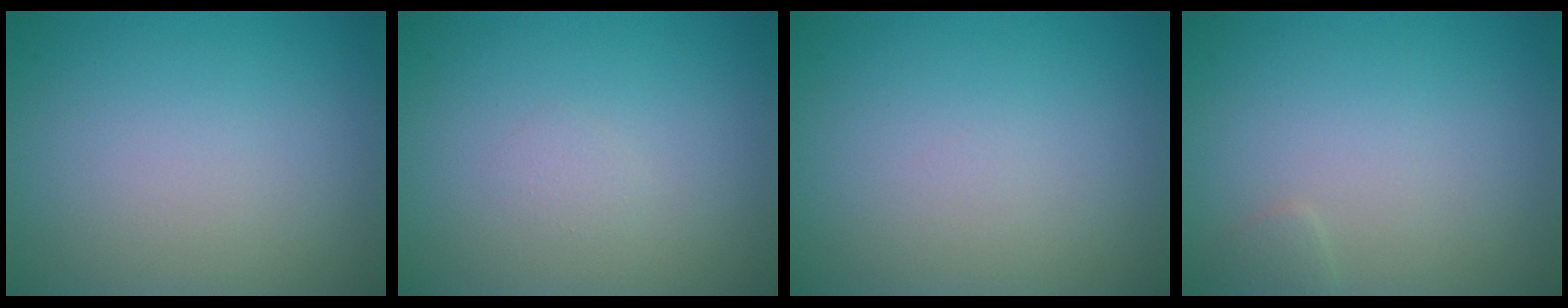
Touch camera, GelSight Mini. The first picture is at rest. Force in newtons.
{"total": 0.6, "press": 0.6, "slide": 0.0}
{"total": 0.0}
{"total": 0.7, "press": 0.7, "slide": 0.0}